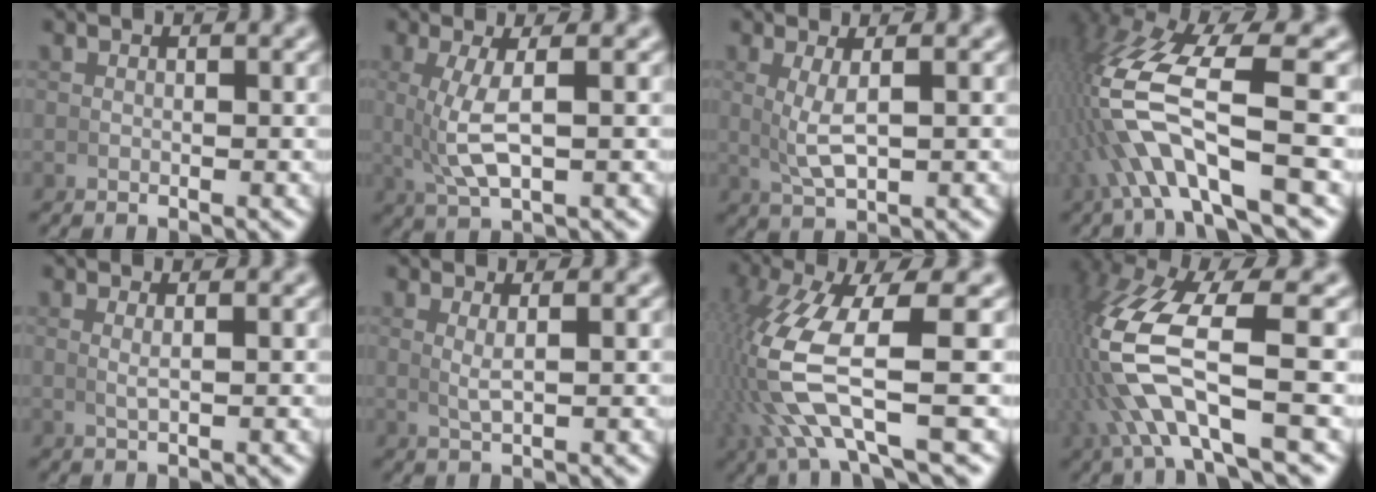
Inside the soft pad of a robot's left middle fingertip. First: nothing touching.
{"total": 4.4, "force": [0.4, 1.1, 4.2], "torque": [-0.082, 0.003, 0.015]}
{"total": 3.2, "force": [0.4, 0.8, 3.1], "torque": [-0.063, -0.003, 0.017]}
{"total": 8.5, "force": [0.1, 3.2, 7.8], "torque": [-0.186, -0.011, 0.009]}
{"total": 1.0, "force": [0.5, -0.2, 0.8], "torque": [-0.017, -0.002, 0.012]}
{"total": 1.6, "force": [0.7, 0.0, 1.5], "torque": [-0.030, -0.002, 0.017]}
{"total": 8.0, "force": [-0.1, 2.7, 7.6], "torque": [-0.182, -0.014, 0.014]}
{"total": 9.3, "force": [-0.2, 4.1, 8.3], "torque": [-0.209, -0.021, 0.011]}